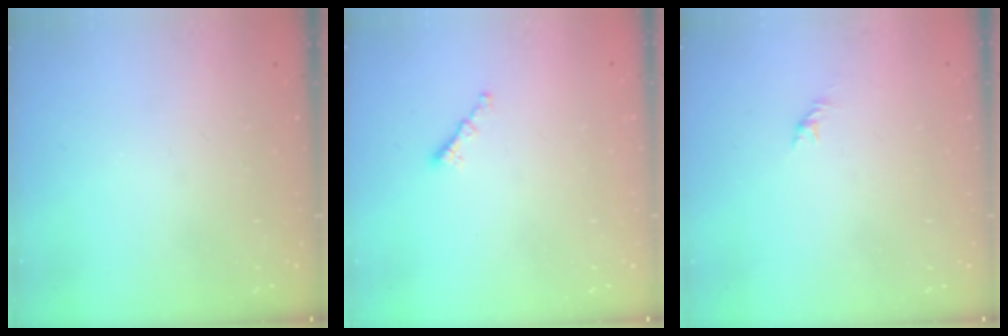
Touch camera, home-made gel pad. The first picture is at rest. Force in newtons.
{"total": 1.2, "press": 1.1, "slide": 0.5}
{"total": 0.0}